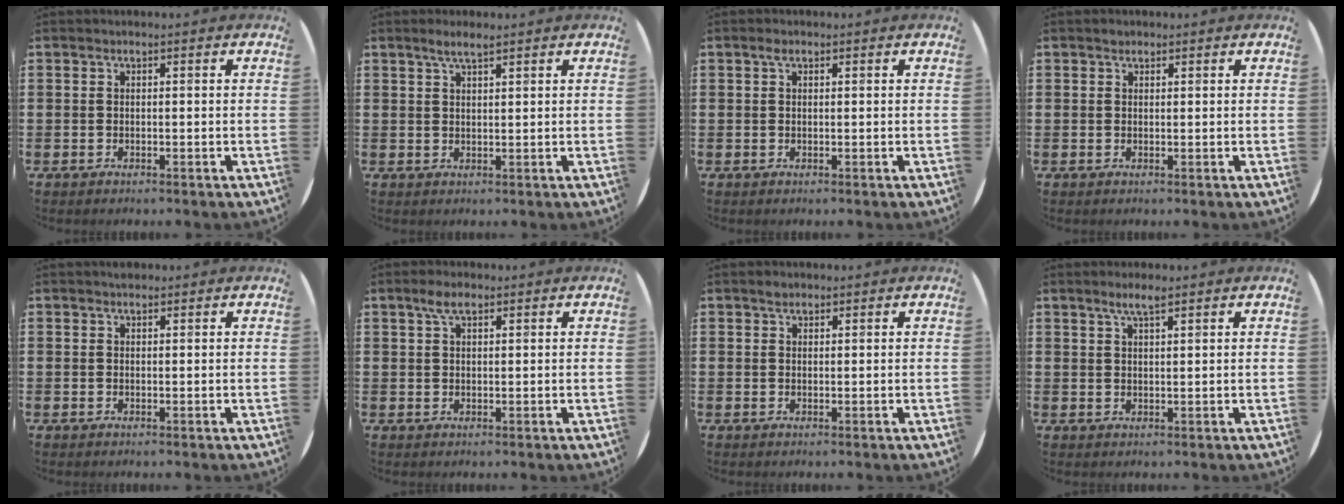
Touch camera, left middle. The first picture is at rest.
{"total": 2.5, "force": [1.9, 0.4, 1.5], "torque": [-0.032, 0.004, 0.034]}
{"total": 1.0, "force": [0.5, 0.5, 0.7], "torque": [-0.015, 0.005, 0.008]}
{"total": 0.7, "force": [0.6, 0.4, 0.1], "torque": [0.005, -0.001, 0.010]}
{"total": 0.6, "force": [0.6, 0.2, 0.0], "torque": [-0.001, 0.003, 0.011]}
{"total": 3.0, "force": [1.9, 1.2, 2.0], "torque": [-0.035, 0.005, 0.032]}
{"total": 1.1, "force": [0.9, 0.5, 0.3], "torque": [-0.008, 0.004, 0.018]}
{"total": 3.0, "force": [2.3, 0.5, 1.9], "torque": [-0.033, 0.001, 0.038]}